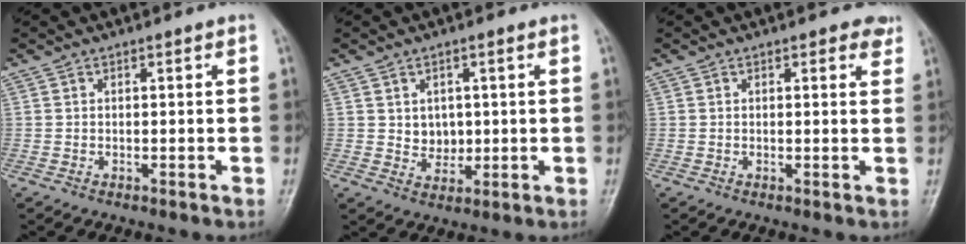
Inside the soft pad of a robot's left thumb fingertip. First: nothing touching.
{"total": 4.1, "force": [0.7, 3.4, 2.1], "torque": [-0.009, -0.007, 0.018]}
{"total": 2.3, "force": [1.5, 1.2, 1.3], "torque": [0.002, -0.005, 0.011]}